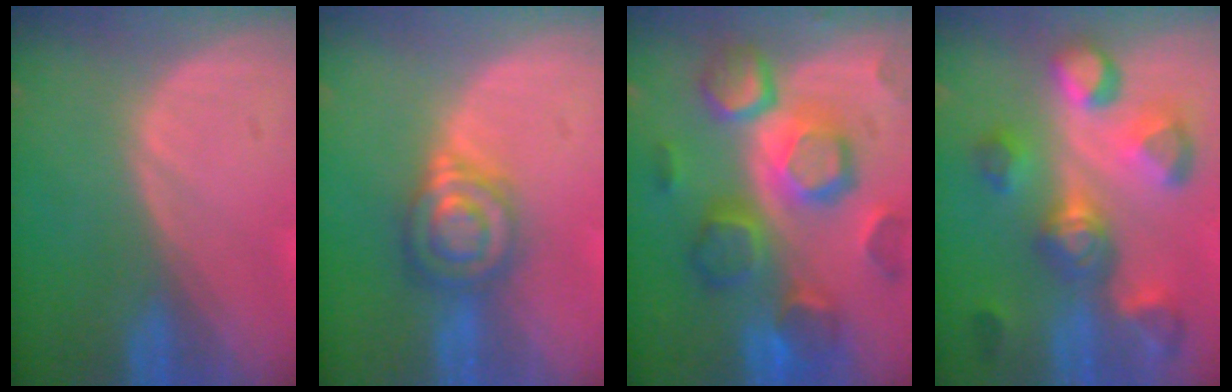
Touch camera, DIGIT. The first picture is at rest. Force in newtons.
{"total": 6.0, "press": 5.9, "slide": 1.0}
{"total": 12.0, "press": 12.0, "slide": 1.2}
{"total": 10.0, "press": 9.8, "slide": 2.1}